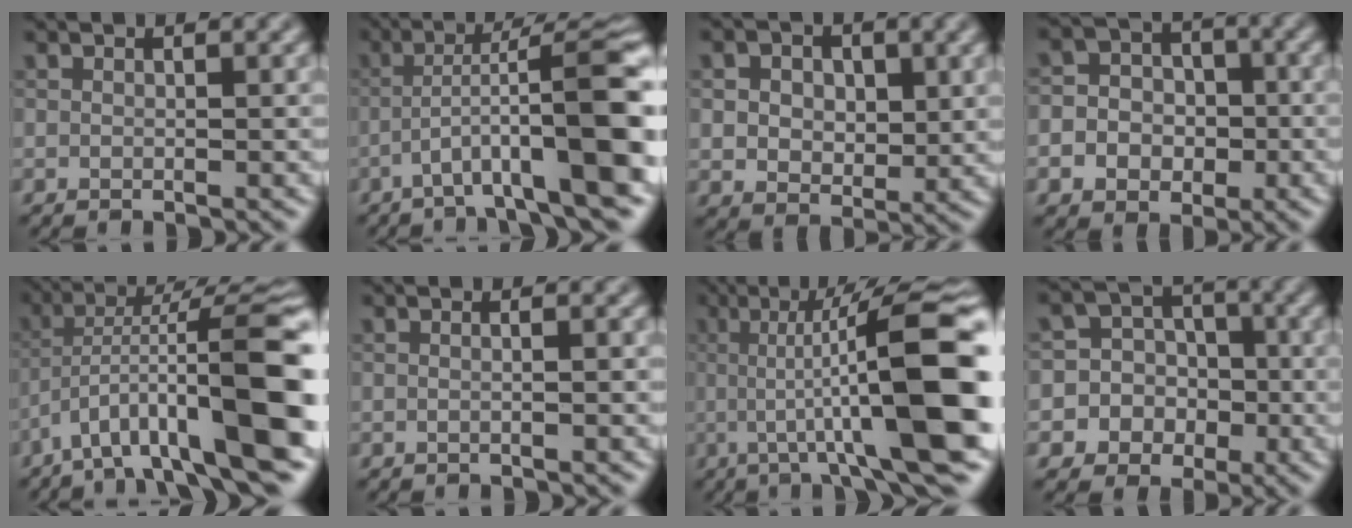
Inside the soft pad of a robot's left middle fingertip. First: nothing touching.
{"total": 10.5, "force": [-3.4, 2.1, 9.7], "torque": [-0.145, 0.016, -0.057]}
{"total": 5.4, "force": [1.4, 4.0, 3.3], "torque": [-0.067, -0.004, 0.011]}
{"total": 7.2, "force": [-1.7, 6.6, 2.3], "torque": [-0.030, -0.002, -0.065]}
{"total": 12.7, "force": [-4.5, 3.6, 11.3], "torque": [-0.186, 0.011, -0.073]}
{"total": 1.6, "force": [0.0, 0.8, 1.4], "torque": [-0.013, -0.014, -0.017]}
{"total": 12.9, "force": [-0.5, 3.0, 12.6], "torque": [-0.181, 0.005, -0.017]}
{"total": 8.9, "force": [-2.2, 8.6, 1.2], "torque": [-0.036, 0.003, -0.059]}